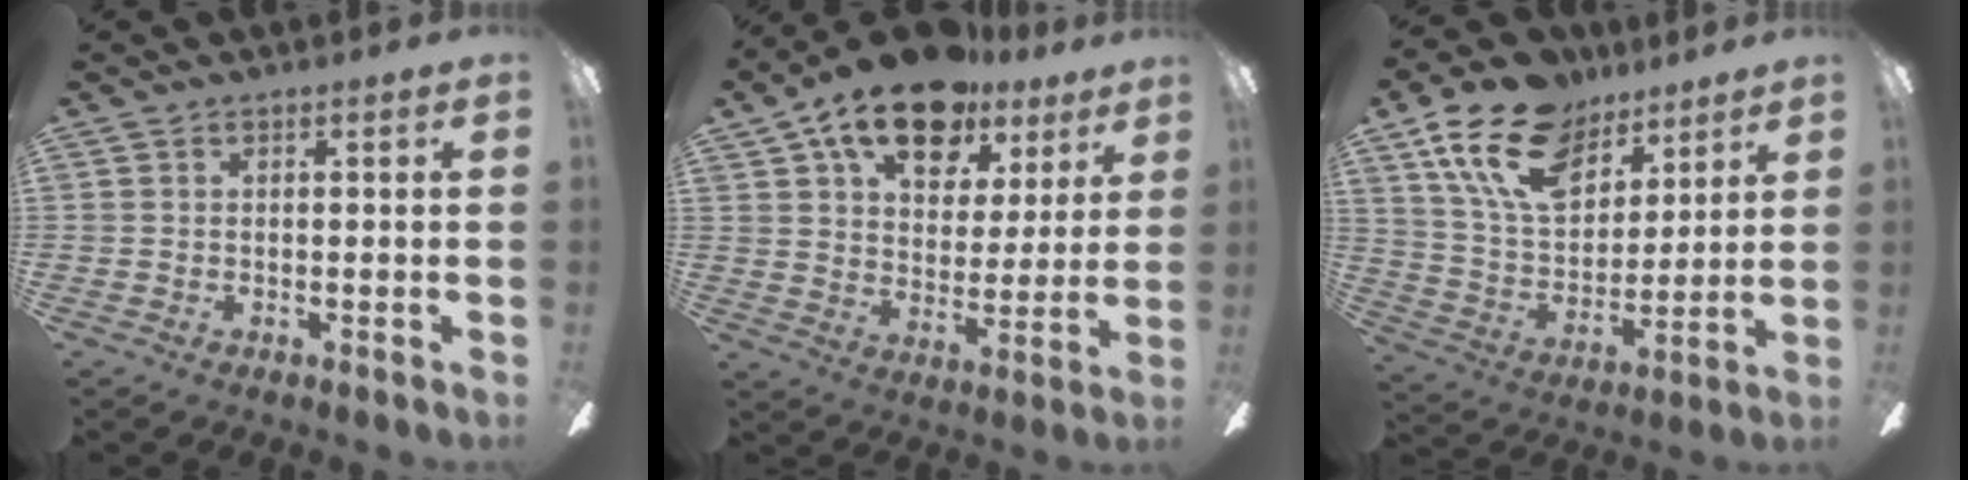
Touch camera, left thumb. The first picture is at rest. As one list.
[{"total": 16.6, "force": [11.6, 8.5, 8.4], "torque": [-0.139, -0.060, 0.203]}, {"total": 19.2, "force": [11.9, 11.1, 10.2], "torque": [-0.191, -0.044, 0.221]}]